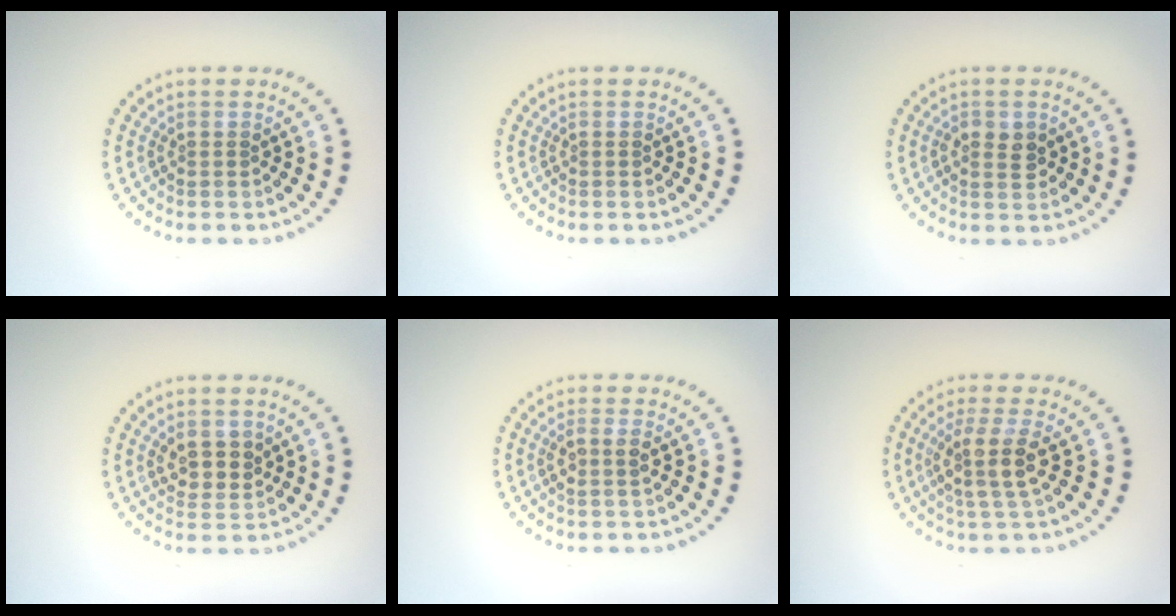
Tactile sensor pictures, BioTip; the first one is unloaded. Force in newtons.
{"total": 0.0}
{"total": 2.1, "press": 2.1, "slide": 0.1}
{"total": 2.6, "press": 2.4, "slide": 1.0}
{"total": 1.8, "press": 1.7, "slide": 0.6}
{"total": 3.4, "press": 2.8, "slide": 1.8}